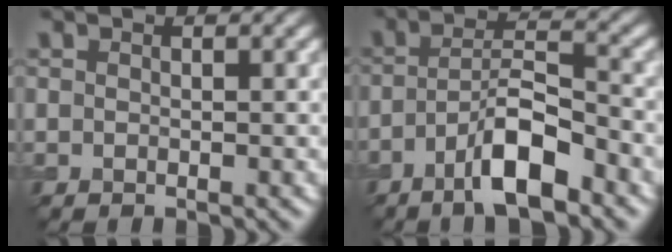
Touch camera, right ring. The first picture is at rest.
{"total": 5.8, "force": [-3.2, 1.4, 4.6], "torque": [-0.080, 0.015, -0.058]}